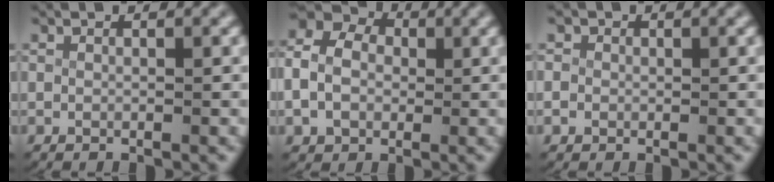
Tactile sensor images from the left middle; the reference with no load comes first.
{"total": 11.3, "force": [2.1, 9.6, 5.6], "torque": [-0.108, 0.025, 0.005]}
{"total": 1.8, "force": [-0.1, 1.8, 0.3], "torque": [-0.017, -0.005, -0.003]}